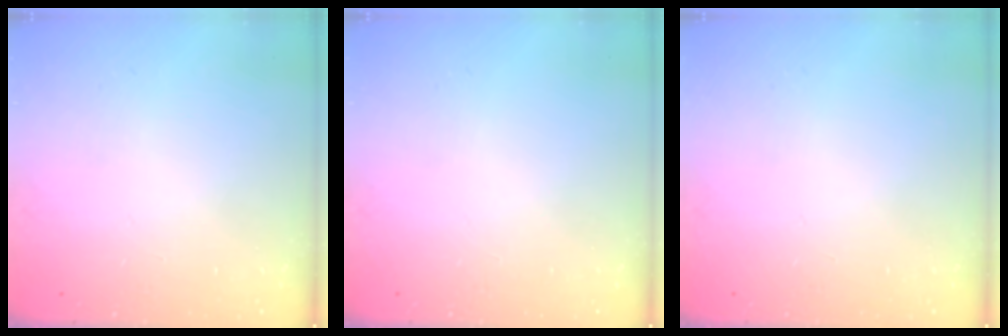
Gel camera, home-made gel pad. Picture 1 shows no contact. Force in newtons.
{"total": 0.0}
{"total": 0.0}